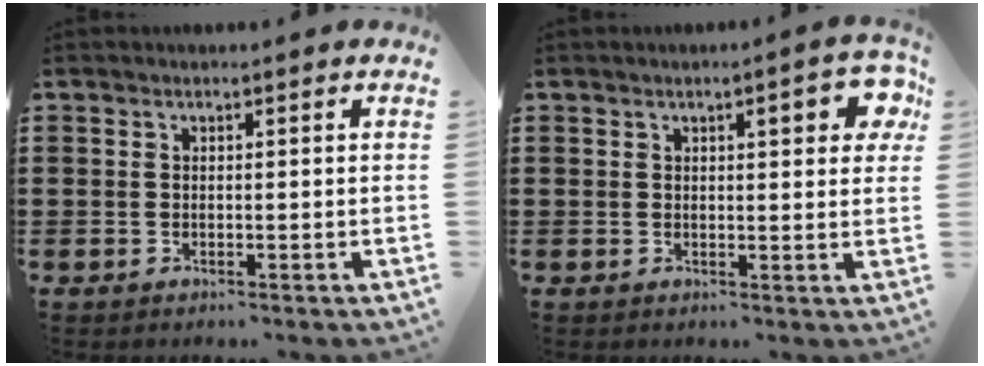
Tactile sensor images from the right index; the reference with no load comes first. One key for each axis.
{"total": 5.1, "fx": 2.0, "fy": 1.0, "fz": 4.6, "tx": -0.058, "ty": -0.006, "tz": 0.026}